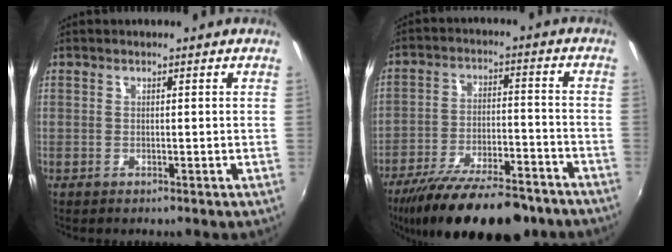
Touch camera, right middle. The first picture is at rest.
{"total": 20.7, "force": [-16.3, 6.0, 11.2], "torque": [-0.208, -0.033, -0.244]}